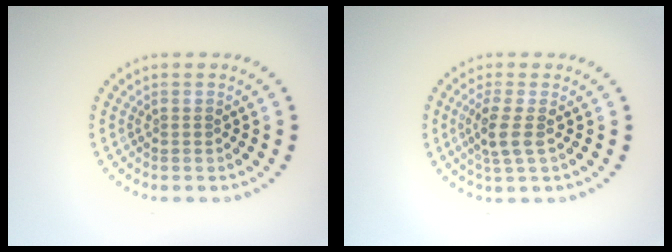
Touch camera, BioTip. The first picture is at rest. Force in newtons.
{"total": 2.5, "press": 2.0, "slide": 1.5}